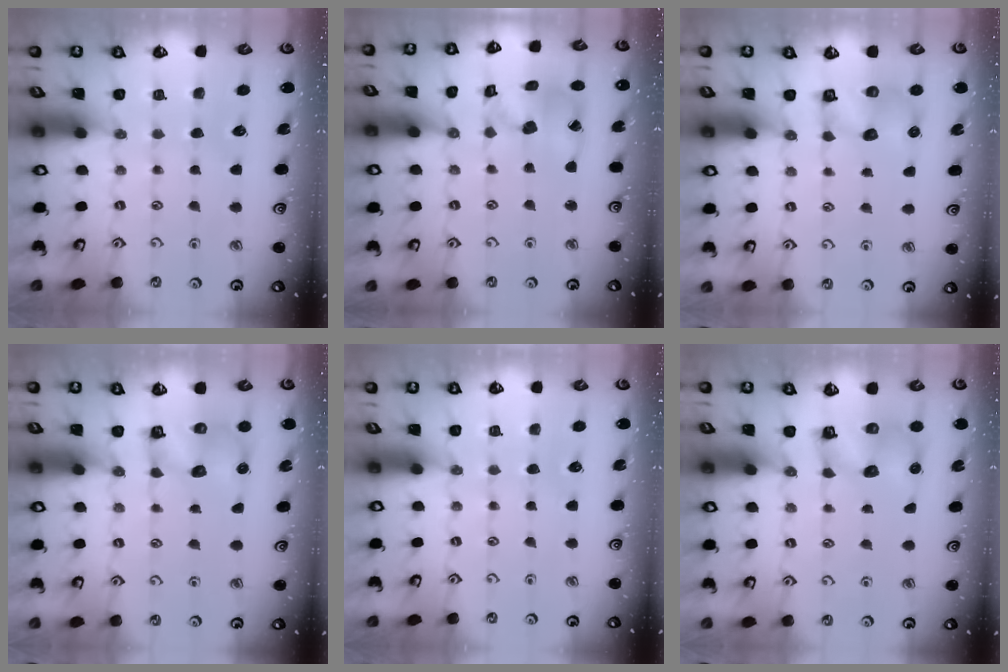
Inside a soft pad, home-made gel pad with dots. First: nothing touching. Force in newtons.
{"total": 12.0, "press": 11.9, "slide": 1.5}
{"total": 9.2, "press": 9.2, "slide": 0.4}
{"total": 7.1, "press": 7.1, "slide": 0.5}
{"total": 0.0}
{"total": 6.5, "press": 6.5, "slide": 0.8}